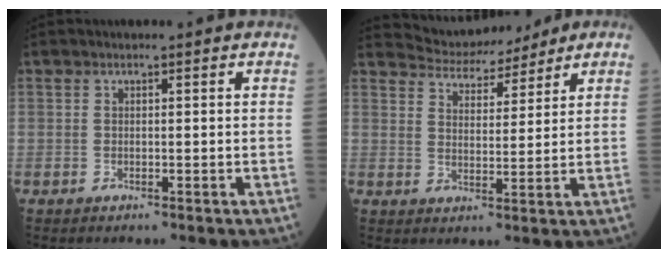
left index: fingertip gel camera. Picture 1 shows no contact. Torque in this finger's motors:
{"motor_torque": [0.48, -0.44, 0.01, -0.01]}